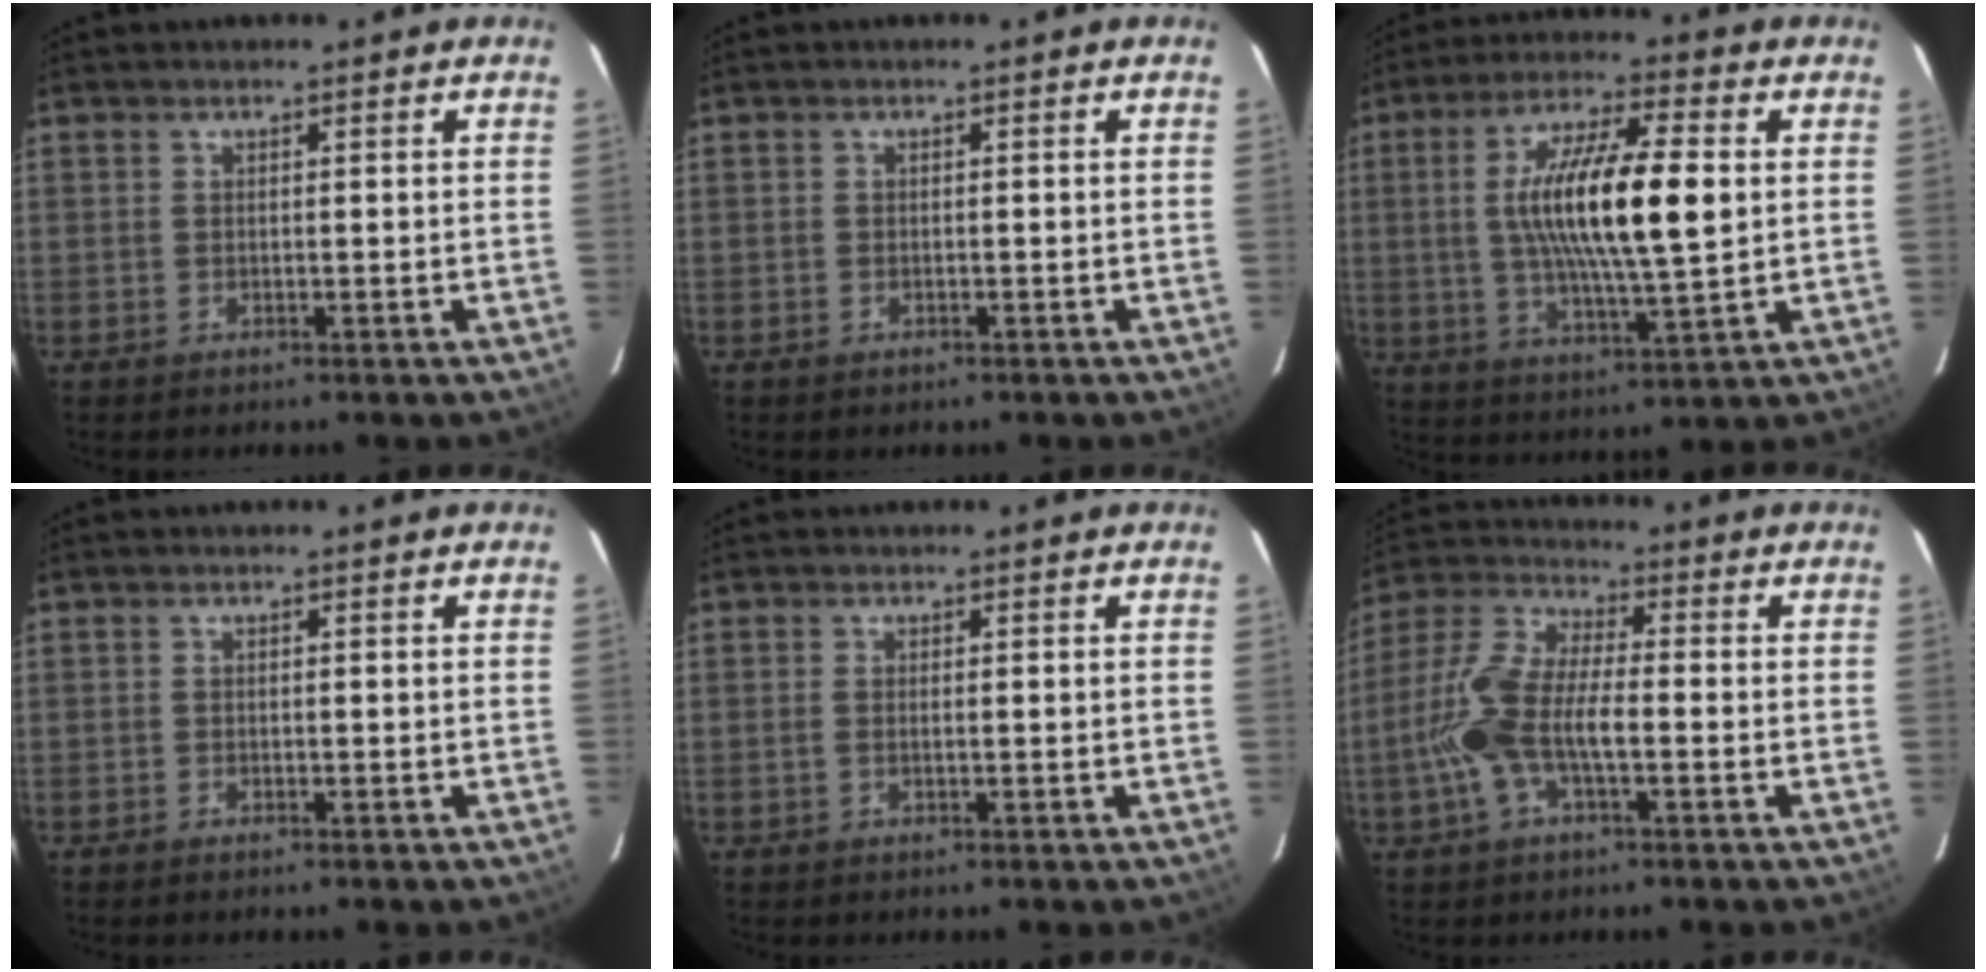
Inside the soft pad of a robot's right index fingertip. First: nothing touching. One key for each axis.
{"total": 0.9, "fx": -0.6, "fy": 0.7, "fz": 0.1, "tx": -0.003, "ty": 0.000, "tz": -0.007}
{"total": 16.3, "fx": 1.8, "fy": 3.5, "fz": 15.8, "tx": -0.287, "ty": 0.004, "tz": 0.031}
{"total": 0.7, "fx": -0.6, "fy": 0.2, "fz": 0.2, "tx": -0.006, "ty": -0.002, "tz": -0.012}
{"total": 0.7, "fx": -0.1, "fy": 0.2, "fz": 0.7, "tx": -0.017, "ty": 0.001, "tz": -0.004}
{"total": 11.8, "fx": -2.9, "fy": 4.3, "fz": 10.6, "tx": -0.233, "ty": 0.008, "tz": -0.061}